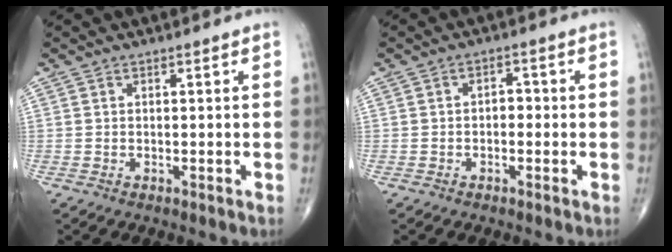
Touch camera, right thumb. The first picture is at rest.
{"total": 2.3, "force": [-0.4, 1.5, 1.7], "torque": [-0.013, 0.010, -0.011]}